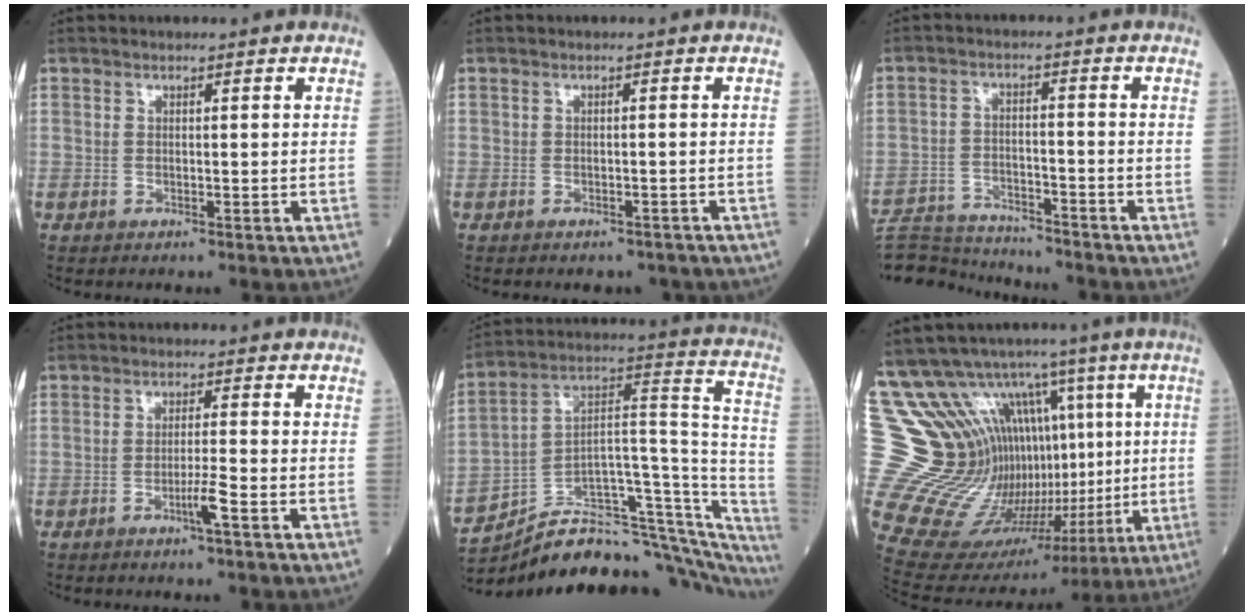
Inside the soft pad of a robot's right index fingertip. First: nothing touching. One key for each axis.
{"total": 4.5, "fx": -3.9, "fy": 2.0, "fz": 0.8, "tx": -0.005, "ty": 0.008, "tz": -0.042}
{"total": 13.4, "fx": -13.1, "fy": 1.3, "fz": 2.7, "tx": -0.054, "ty": 0.009, "tz": -0.206}
{"total": 3.0, "fx": -1.5, "fy": -0.6, "fz": 2.5, "tx": -0.048, "ty": -0.004, "tz": -0.030}
{"total": 27.2, "fx": -23.6, "fy": 6.6, "fz": 11.6, "tx": -0.112, "ty": 0.047, "tz": -0.330}
{"total": 22.1, "fx": 5.4, "fy": 16.0, "fz": 14.2, "tx": -0.244, "ty": 0.078, "tz": 0.132}